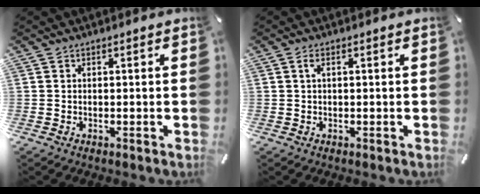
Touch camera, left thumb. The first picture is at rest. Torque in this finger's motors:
{"motor_torque": [0.03, -0.14, 0.09, 0.11, 0.00]}